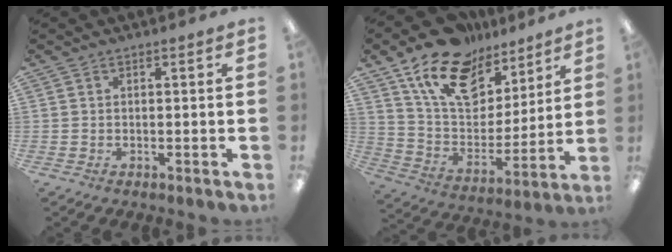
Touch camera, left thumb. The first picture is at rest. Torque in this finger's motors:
{"motor_torque": [0.46, 0.51, 1.36, -1.41, 0.28]}